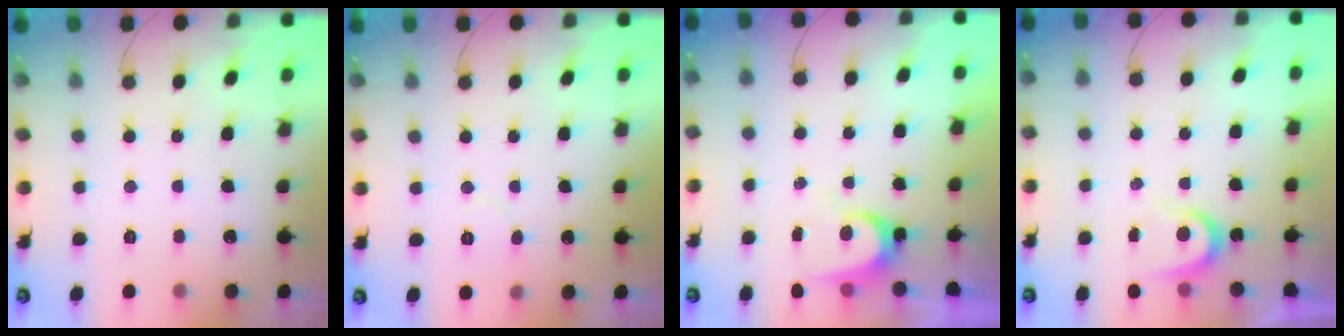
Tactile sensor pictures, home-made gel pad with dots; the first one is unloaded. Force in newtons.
{"total": 3.7, "press": 3.7, "slide": 0.4}
{"total": 5.7, "press": 5.7, "slide": 0.4}
{"total": 4.0, "press": 4.0, "slide": 0.5}